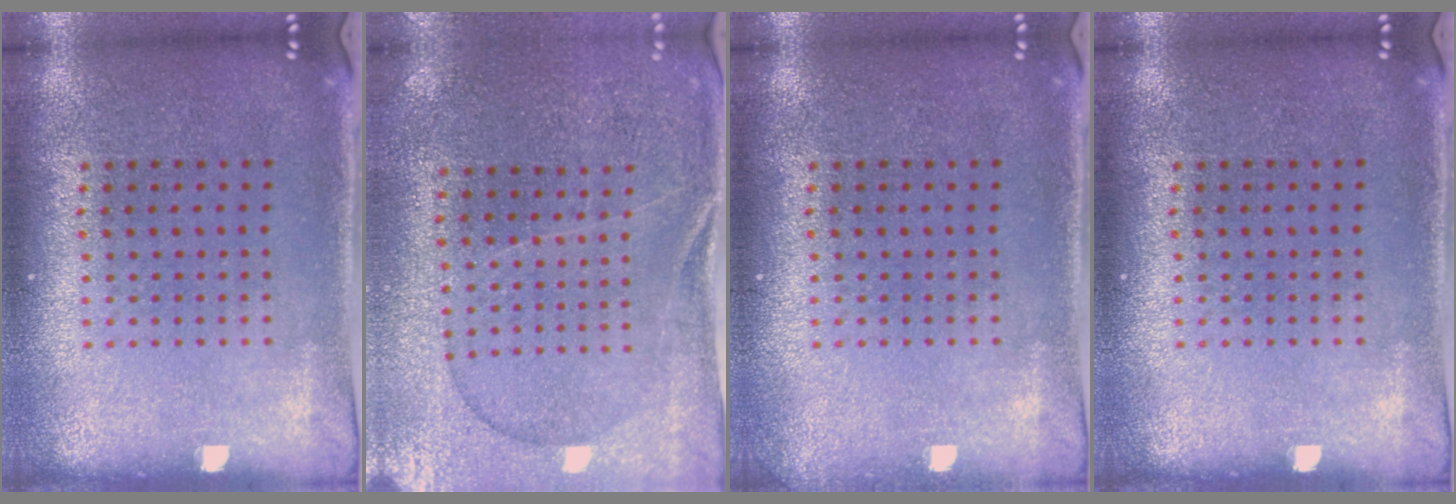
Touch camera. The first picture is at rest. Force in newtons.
{"total": 0.8, "press": 0.6, "slide": 0.5}
{"total": 0.7, "press": 0.7, "slide": 0.0}
{"total": 0.0}